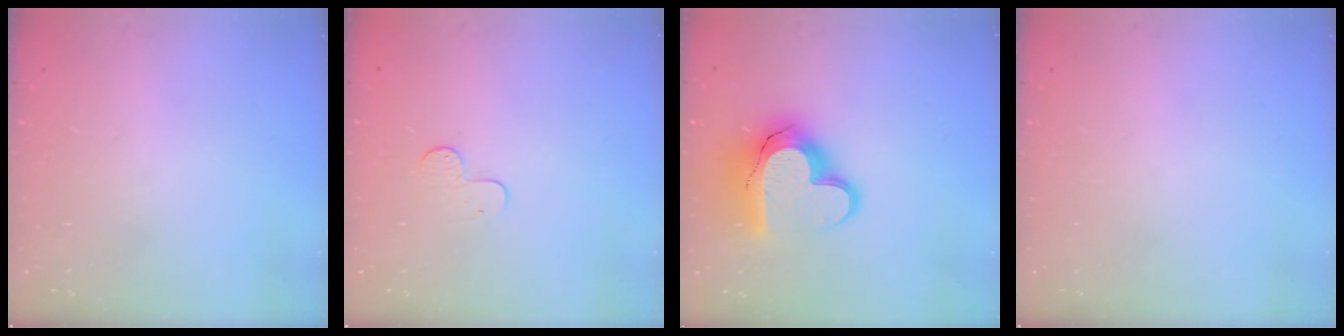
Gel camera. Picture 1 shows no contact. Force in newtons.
{"total": 4.8, "press": 4.8, "slide": 0.5}
{"total": 16.9, "press": 16.9, "slide": 1.3}
{"total": 0.0}